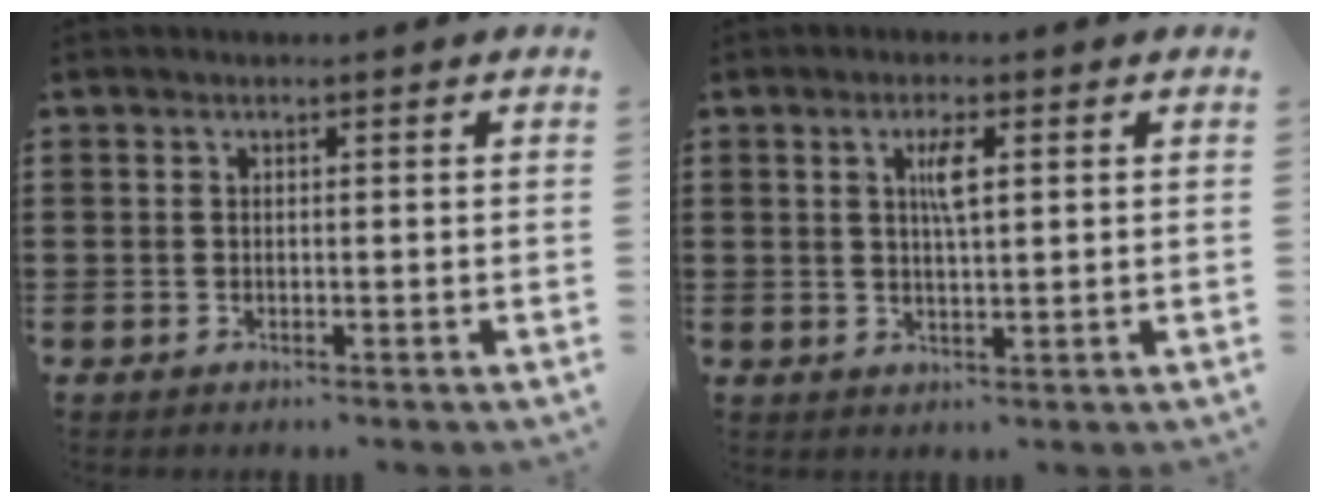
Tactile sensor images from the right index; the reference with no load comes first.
{"total": 3.3, "force": [1.0, 0.7, 3.1], "torque": [-0.055, 0.003, 0.012]}